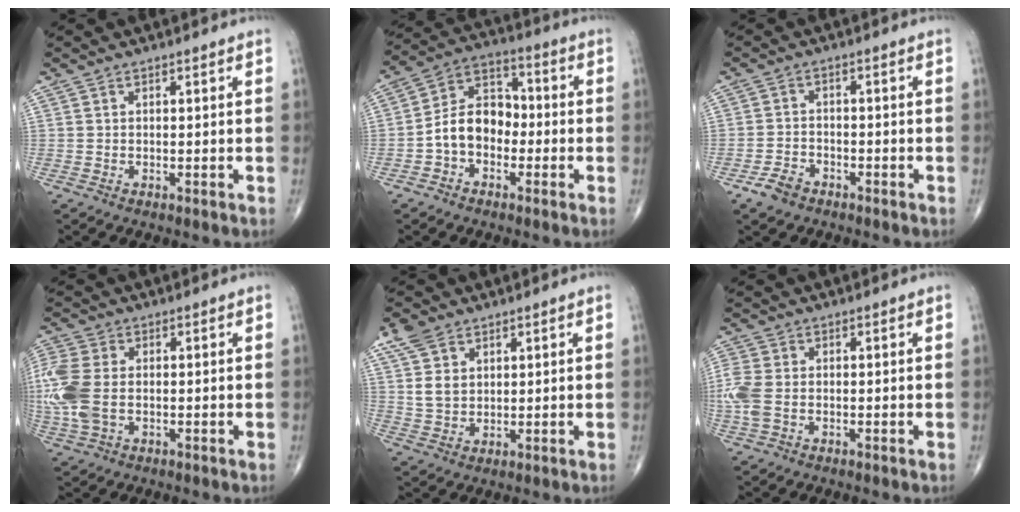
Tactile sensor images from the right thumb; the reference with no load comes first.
{"total": 10.0, "force": [-2.4, 7.3, 6.4], "torque": [-0.092, 0.042, -0.059]}
{"total": 3.8, "force": [-2.6, 2.4, 1.5], "torque": [-0.028, 0.013, -0.045]}
{"total": 11.3, "force": [-0.6, 7.1, 8.8], "torque": [-0.240, 0.004, -0.011]}
{"total": 6.8, "force": [3.5, 4.6, 3.5], "torque": [-0.060, -0.008, 0.075]}
{"total": 6.1, "force": [-0.8, 4.0, 4.5], "torque": [-0.136, 0.004, -0.020]}